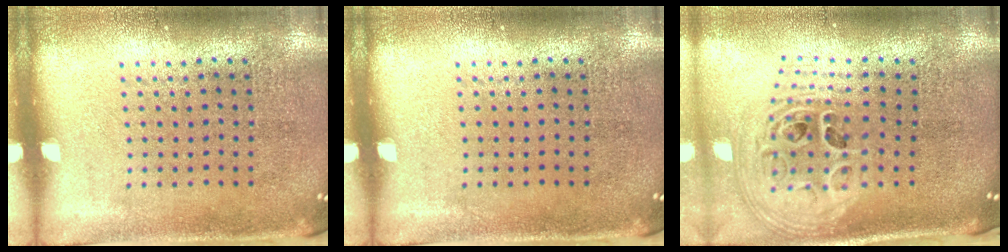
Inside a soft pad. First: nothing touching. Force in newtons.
{"total": 0.0}
{"total": 3.0, "press": 2.0, "slide": 2.2}